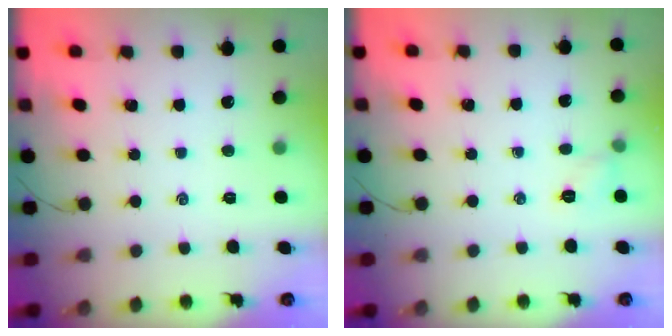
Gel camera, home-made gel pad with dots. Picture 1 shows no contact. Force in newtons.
{"total": 4.7, "press": 4.5, "slide": 1.1}